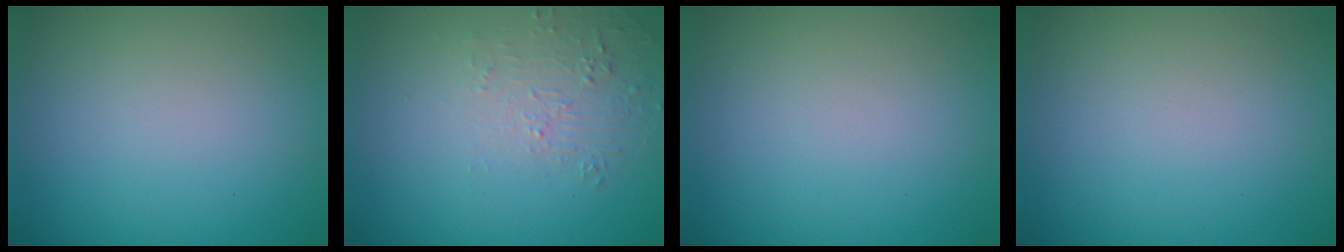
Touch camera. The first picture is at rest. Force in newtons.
{"total": 1.7, "press": 0.5, "slide": 1.7}
{"total": 0.0}
{"total": 0.0}